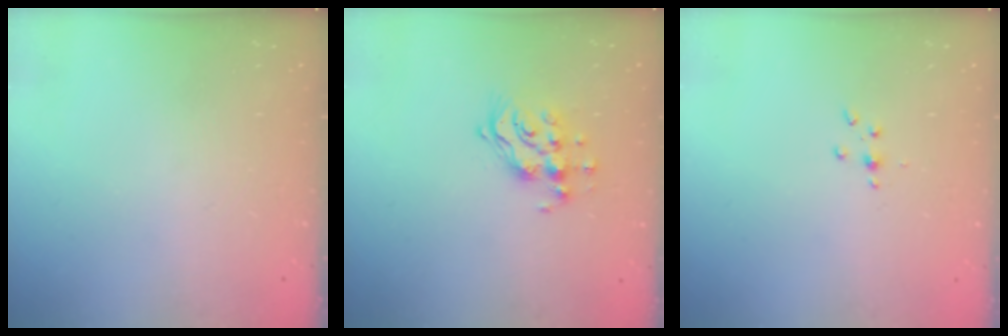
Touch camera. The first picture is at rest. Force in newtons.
{"total": 12.0, "press": 11.9, "slide": 1.1}
{"total": 3.0, "press": 2.9, "slide": 0.4}